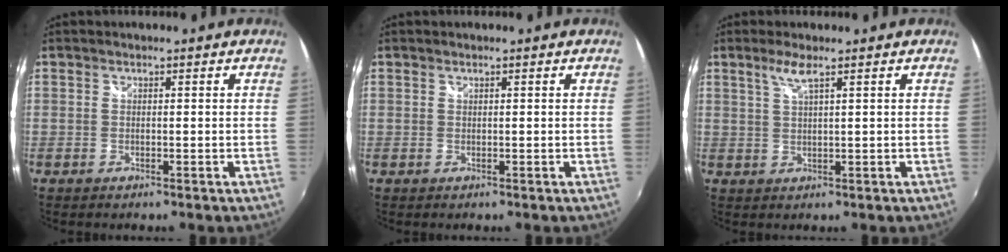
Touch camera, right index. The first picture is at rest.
{"total": 0.0}
{"total": 2.8, "force": [1.7, 0.0, 2.2], "torque": [-0.045, 0.001, 0.035]}